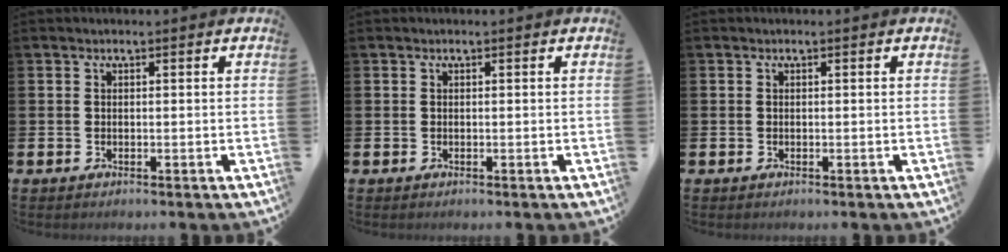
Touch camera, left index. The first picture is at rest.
{"total": 0.0}
{"total": 0.0}